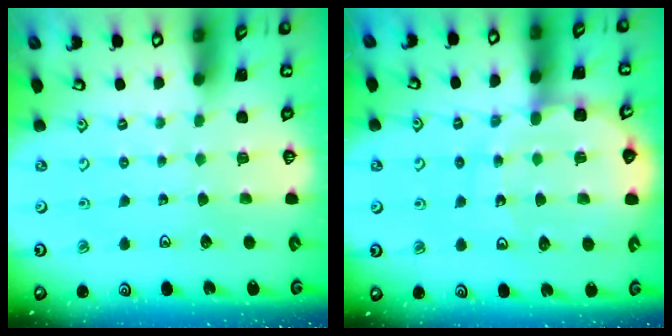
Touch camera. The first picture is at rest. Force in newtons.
{"total": 11.5, "press": 11.3, "slide": 2.3}